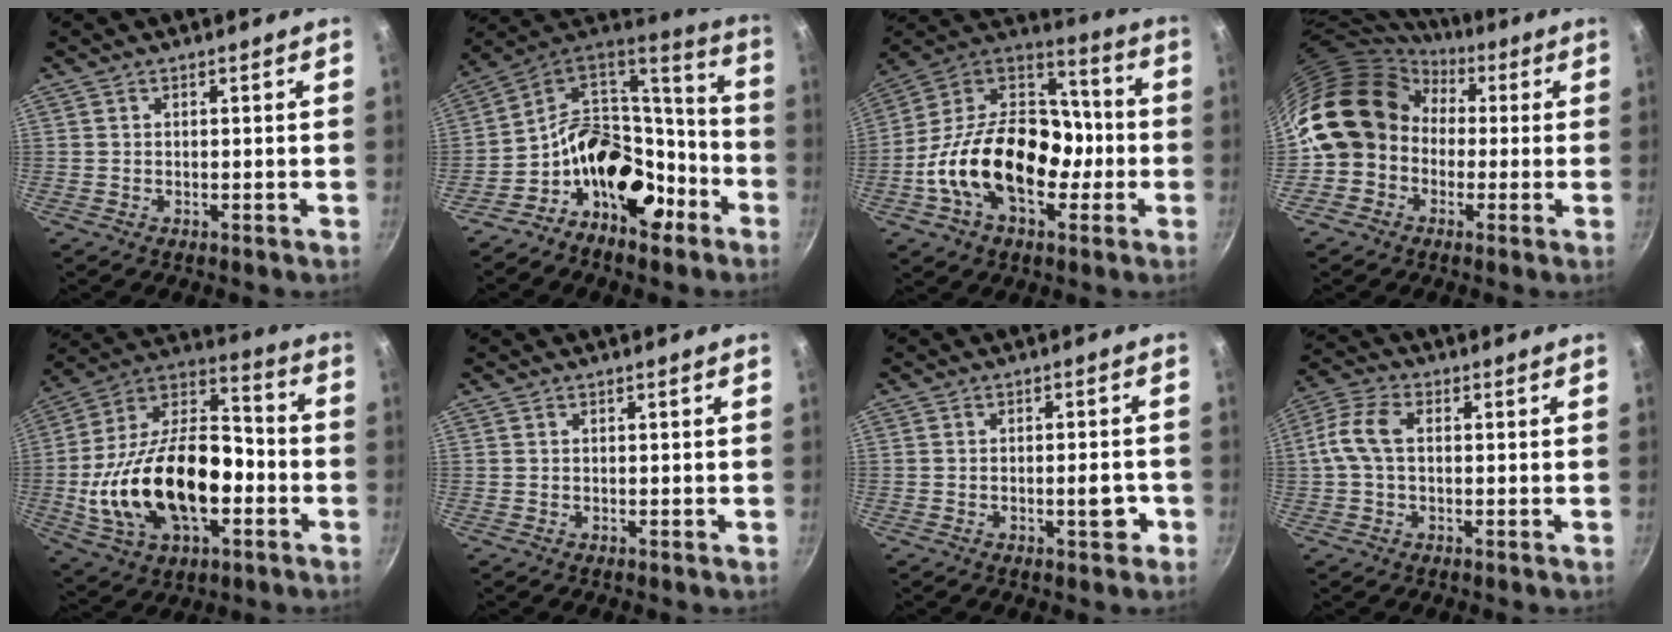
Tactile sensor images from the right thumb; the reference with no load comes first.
{"total": 19.1, "force": [-8.4, 12.7, 11.4], "torque": [-0.132, 0.098, -0.148]}
{"total": 25.3, "force": [-5.6, 16.7, 18.1], "torque": [-0.281, 0.064, -0.110]}
{"total": 15.2, "force": [0.3, 13.0, 7.9], "torque": [-0.107, 0.045, -0.015]}
{"total": 27.2, "force": [-5.6, 16.0, 21.4], "torque": [-0.378, 0.052, -0.095]}
{"total": 0.0}
{"total": 4.2, "force": [-1.5, 1.6, 3.6], "torque": [-0.028, 0.017, -0.021]}
{"total": 7.2, "force": [0.5, 4.4, 5.7], "torque": [-0.125, 0.021, -0.002]}